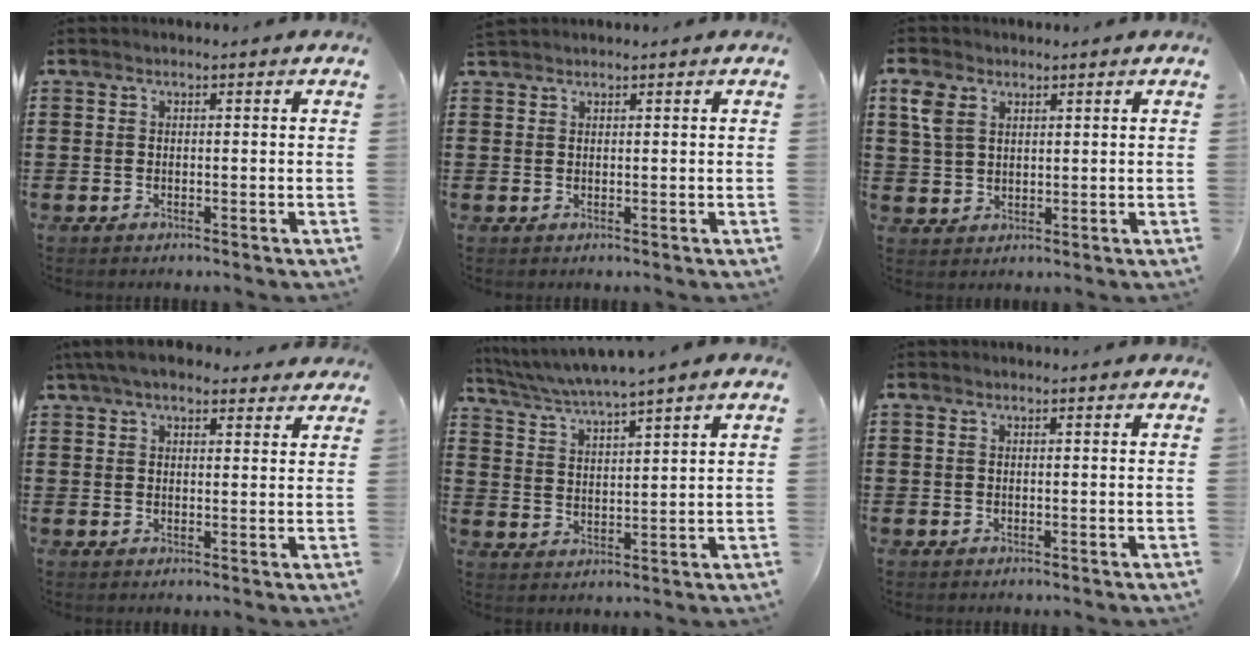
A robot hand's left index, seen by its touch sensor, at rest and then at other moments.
{"total": 0.9, "force": [0.8, 0.1, 0.2], "torque": [-0.007, 0.000, 0.016]}
{"total": 4.7, "force": [2.5, 3.3, 2.3], "torque": [-0.069, 0.011, 0.043]}
{"total": 5.2, "force": [4.3, 1.5, 2.7], "torque": [-0.063, -0.001, 0.079]}
{"total": 4.0, "force": [3.5, -0.9, 1.7], "torque": [-0.047, -0.022, 0.057]}
{"total": 0.6, "force": [0.1, 0.5, 0.3], "torque": [-0.009, 0.005, 0.002]}